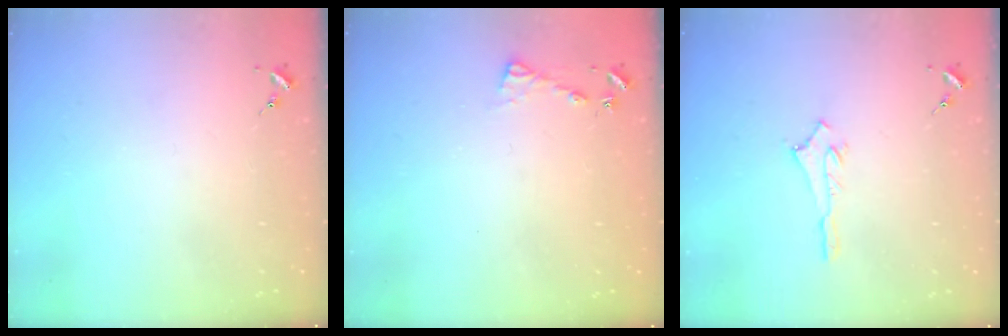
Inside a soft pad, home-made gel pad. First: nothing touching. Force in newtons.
{"total": 4.3, "press": 4.3, "slide": 0.3}
{"total": 2.6, "press": 2.6, "slide": 0.3}